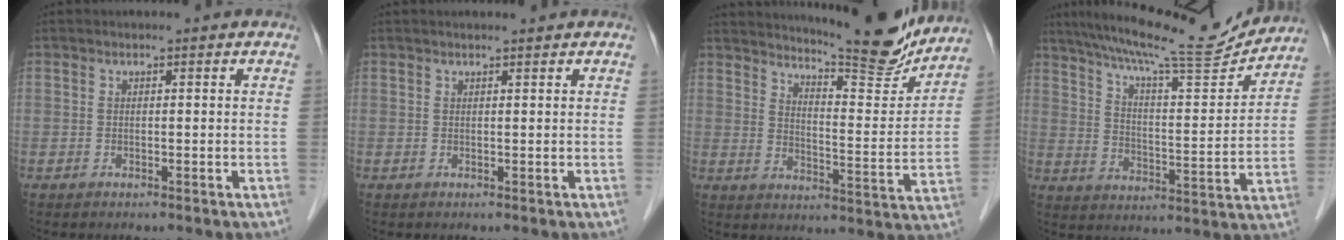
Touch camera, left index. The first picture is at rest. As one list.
[{"total": 1.3, "force": [1.2, -0.1, 0.4], "torque": [-0.007, 0.008, 0.021]}, {"total": 16.5, "force": [15.4, 1.0, 5.8], "torque": [-0.093, -0.050, 0.206]}, {"total": 17.4, "force": [16.1, 0.5, 6.5], "torque": [-0.115, -0.019, 0.237]}]